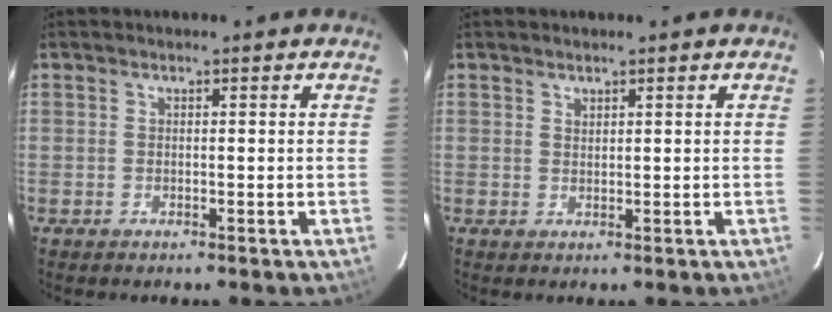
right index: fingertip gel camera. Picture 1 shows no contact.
{"total": 1.0, "force": [0.8, 0.4, 0.2], "torque": [-0.003, 0.000, 0.016]}